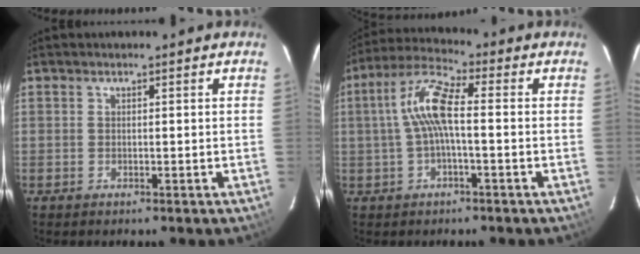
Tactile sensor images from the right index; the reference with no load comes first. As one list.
[{"total": 8.6, "force": [-0.1, 2.1, 8.4], "torque": [-0.180, 0.020, -0.005]}]